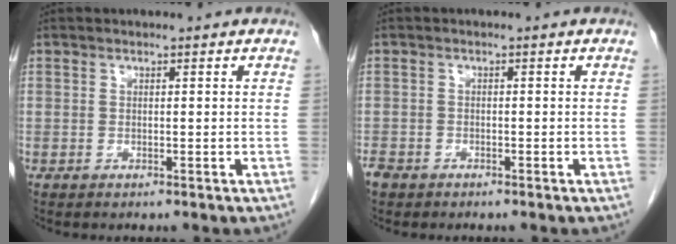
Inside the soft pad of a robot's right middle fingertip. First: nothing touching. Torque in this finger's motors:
{"motor_torque": [0.31, -0.52, 0.06, 0.04]}